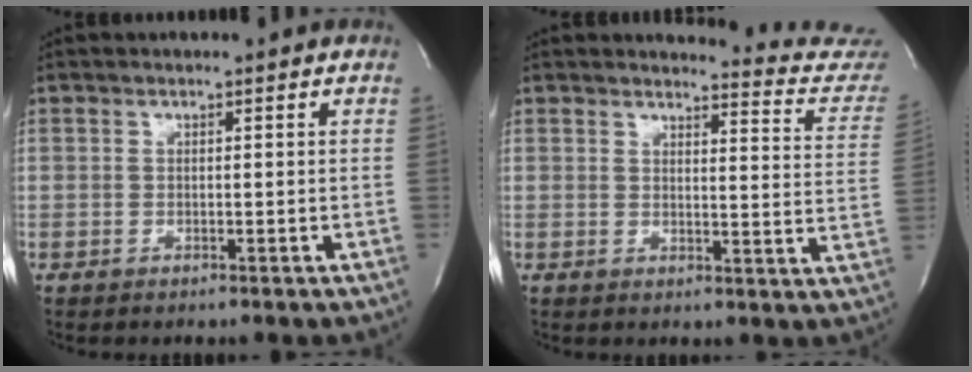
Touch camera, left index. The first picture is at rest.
{"total": 11.0, "force": [11.0, 0.2, 0.4], "torque": [0.011, -0.092, 0.098]}